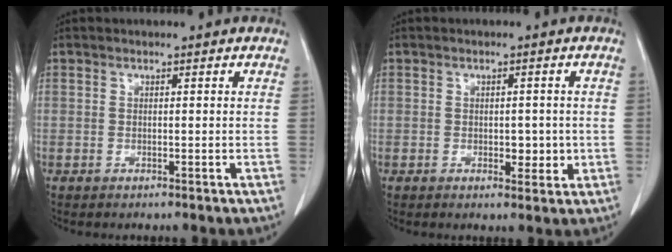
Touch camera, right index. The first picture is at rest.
{"total": 2.9, "force": [-0.3, 1.8, 2.3], "torque": [-0.024, -0.001, 0.002]}